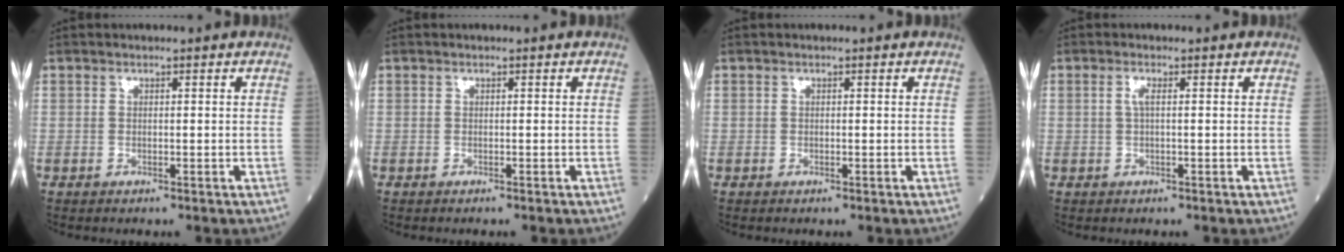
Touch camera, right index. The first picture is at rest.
{"total": 0.0}
{"total": 0.0}
{"total": 1.3, "force": [0.2, 0.2, 1.3], "torque": [-0.031, 0.002, 0.002]}